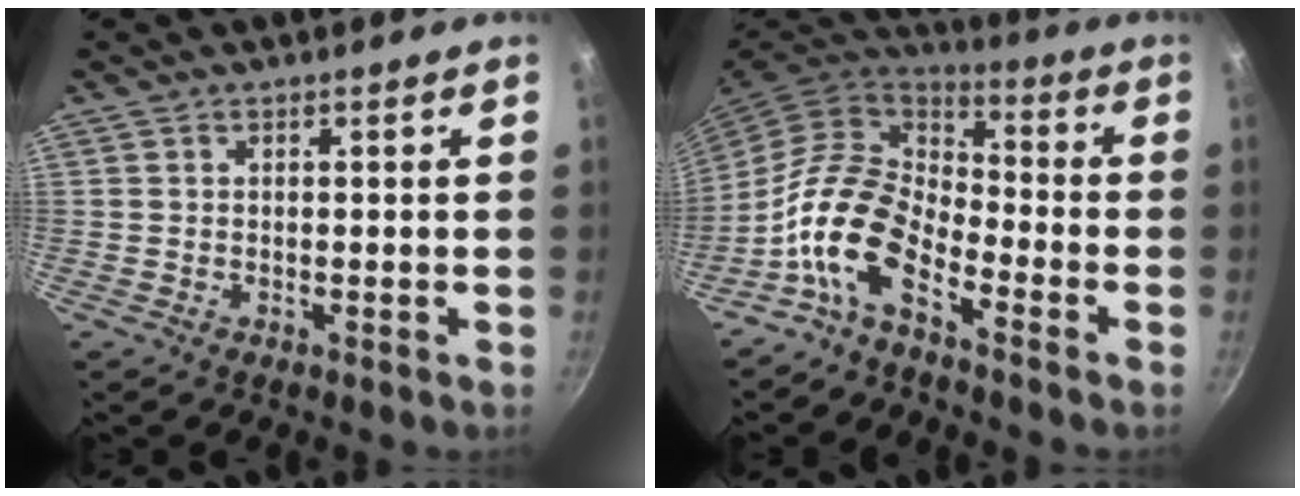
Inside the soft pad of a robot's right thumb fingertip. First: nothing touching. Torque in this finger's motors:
{"motor_torque": [0.37, 0.51, 1.33, -1.48, 0.53]}